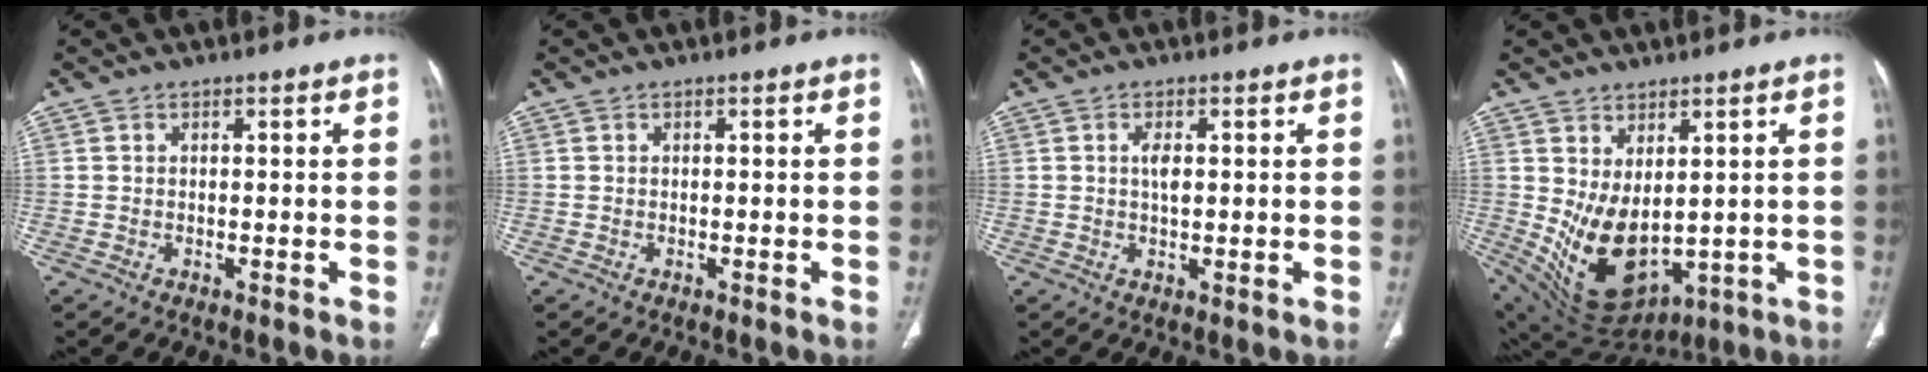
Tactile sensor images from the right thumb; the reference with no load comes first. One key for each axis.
{"total": 0.0}
{"total": 2.9, "fx": 0.5, "fy": 1.2, "fz": 2.6, "tx": -0.045, "ty": -0.005, "tz": 0.008}
{"total": 13.2, "fx": 0.5, "fy": 7.9, "fz": 10.6, "tx": -0.166, "ty": -0.029, "tz": 0.047}